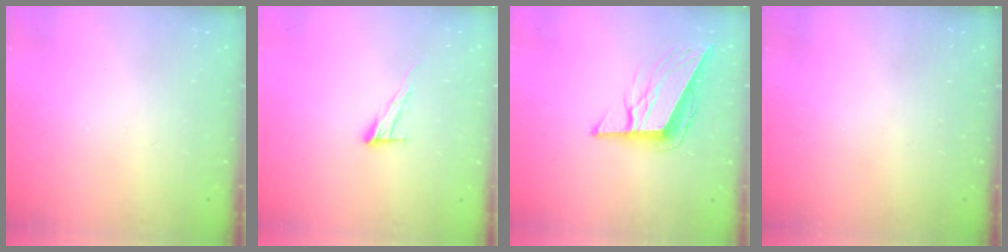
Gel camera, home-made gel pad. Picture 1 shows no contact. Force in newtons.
{"total": 8.8, "press": 8.7, "slide": 0.2}
{"total": 10.5, "press": 10.2, "slide": 2.4}
{"total": 0.0}